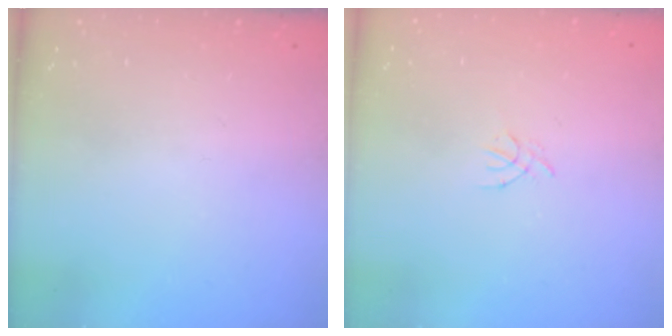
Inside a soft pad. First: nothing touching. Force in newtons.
{"total": 0.8, "press": 0.7, "slide": 0.3}